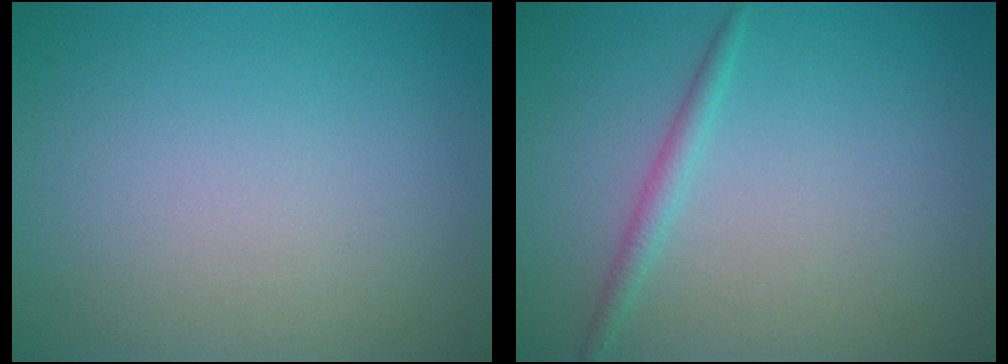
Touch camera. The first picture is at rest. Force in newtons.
{"total": 1.4, "press": 1.4, "slide": 0.1}